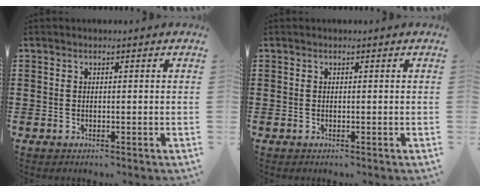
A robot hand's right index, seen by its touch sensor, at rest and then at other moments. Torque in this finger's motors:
{"motor_torque": [0.00, 0.00, 0.00, 0.00]}